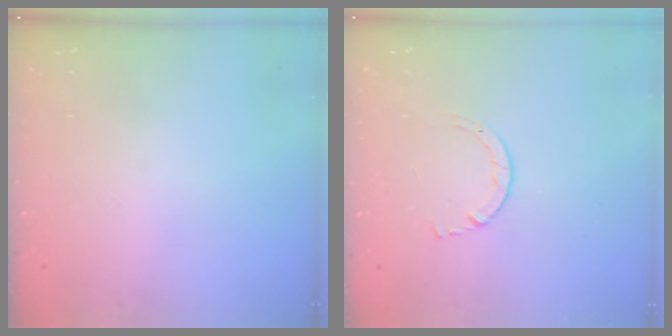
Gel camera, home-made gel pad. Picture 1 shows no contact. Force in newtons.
{"total": 2.7, "press": 2.7, "slide": 0.3}